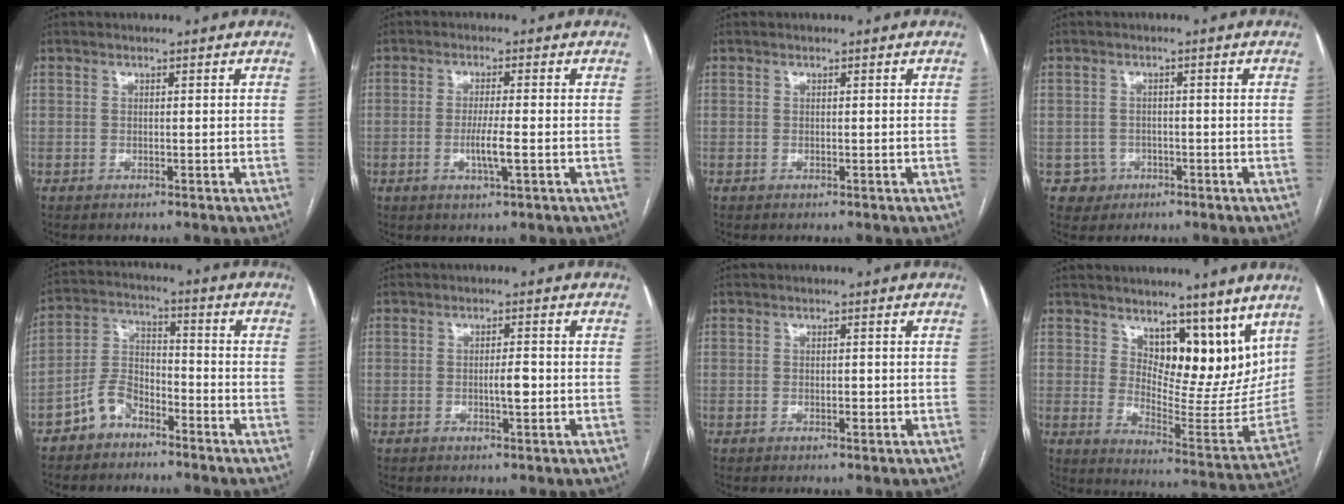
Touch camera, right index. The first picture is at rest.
{"total": 4.1, "force": [-1.0, 0.0, 3.9], "torque": [-0.076, -0.007, -0.019]}
{"total": 0.0}
{"total": 3.1, "force": [-1.1, 2.8, -0.4], "torque": [0.019, 0.015, -0.015]}
{"total": 6.6, "force": [-4.6, 3.6, 2.9], "torque": [-0.067, 0.015, -0.091]}
{"total": 2.6, "force": [-0.5, 0.5, 2.5], "torque": [-0.042, 0.001, -0.008]}
{"total": 1.2, "force": [-0.3, 0.5, 1.0], "torque": [-0.016, 0.000, -0.003]}
{"total": 12.8, "force": [8.8, 5.7, 7.3], "torque": [-0.091, -0.016, 0.146]}